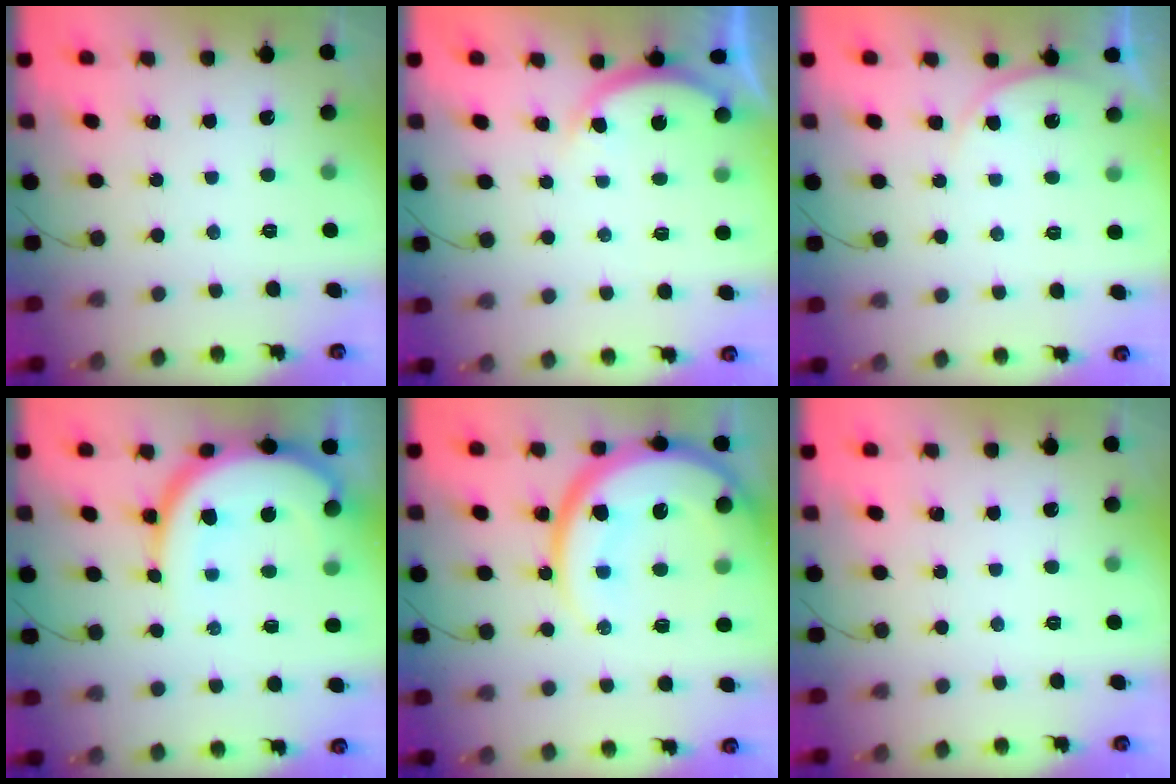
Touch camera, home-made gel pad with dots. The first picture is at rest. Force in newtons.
{"total": 4.4, "press": 4.3, "slide": 0.7}
{"total": 5.0, "press": 5.0, "slide": 0.6}
{"total": 13.8, "press": 13.7, "slide": 1.5}
{"total": 20.9, "press": 20.8, "slide": 1.8}
{"total": 0.0}